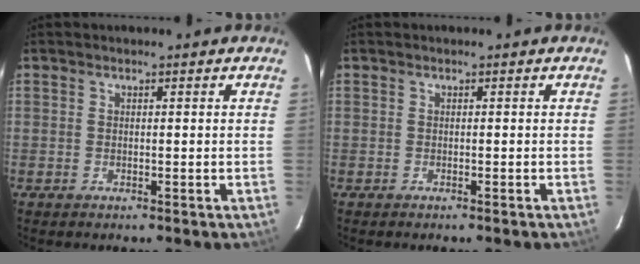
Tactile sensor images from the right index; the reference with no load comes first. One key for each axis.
{"total": 0.0}